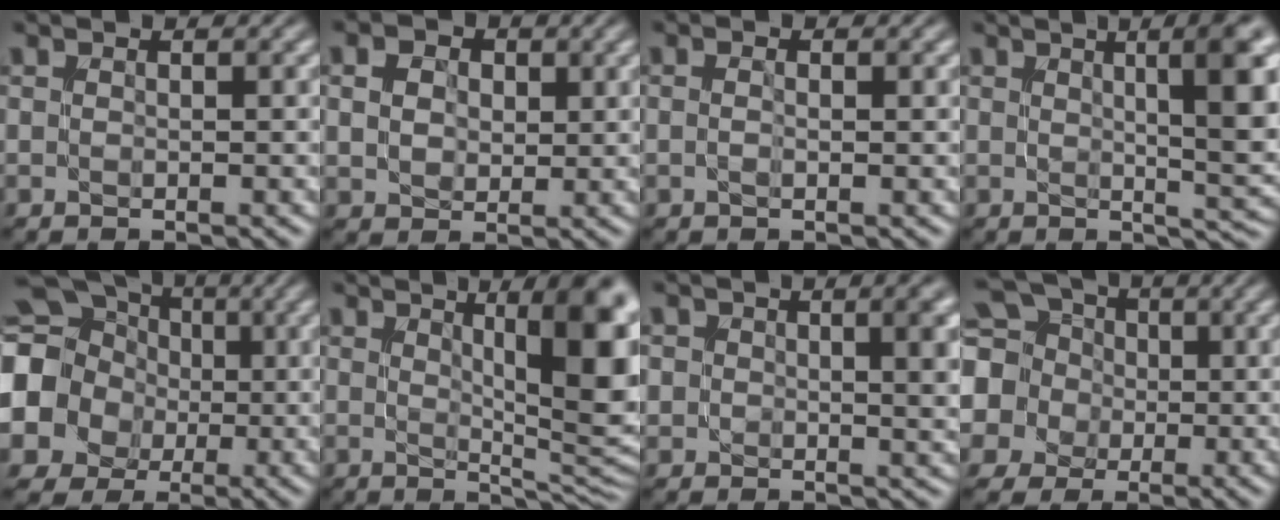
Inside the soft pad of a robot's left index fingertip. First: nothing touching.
{"total": 3.6, "force": [1.2, 2.7, 2.0], "torque": [-0.046, 0.000, 0.016]}
{"total": 1.0, "force": [0.1, 0.4, 1.0], "torque": [-0.015, -0.010, -0.002]}
{"total": 9.3, "force": [2.5, 2.6, 8.5], "torque": [-0.084, 0.011, 0.033]}
{"total": 19.1, "force": [0.8, 17.9, 6.7], "torque": [-0.184, 0.005, -0.036]}
{"total": 12.6, "force": [3.4, 3.8, 11.5], "torque": [-0.116, 0.009, 0.045]}
{"total": 4.7, "force": [1.5, 2.6, 3.6], "torque": [-0.041, -0.007, 0.026]}
{"total": 12.5, "force": [1.9, 11.3, 5.0], "torque": [-0.142, 0.020, 0.000]}